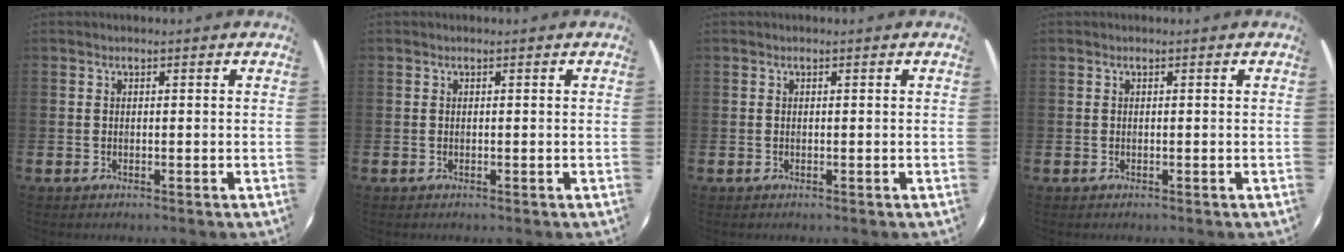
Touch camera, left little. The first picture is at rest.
{"total": 0.0}
{"total": 0.0}
{"total": 0.0}